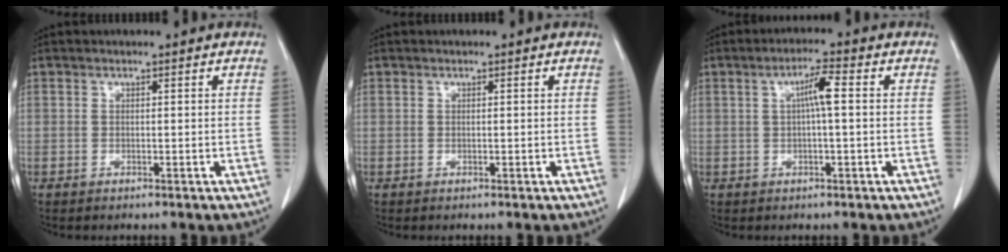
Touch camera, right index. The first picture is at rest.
{"total": 0.0}
{"total": 4.1, "force": [0.7, 0.4, 4.1], "torque": [-0.072, 0.012, 0.010]}